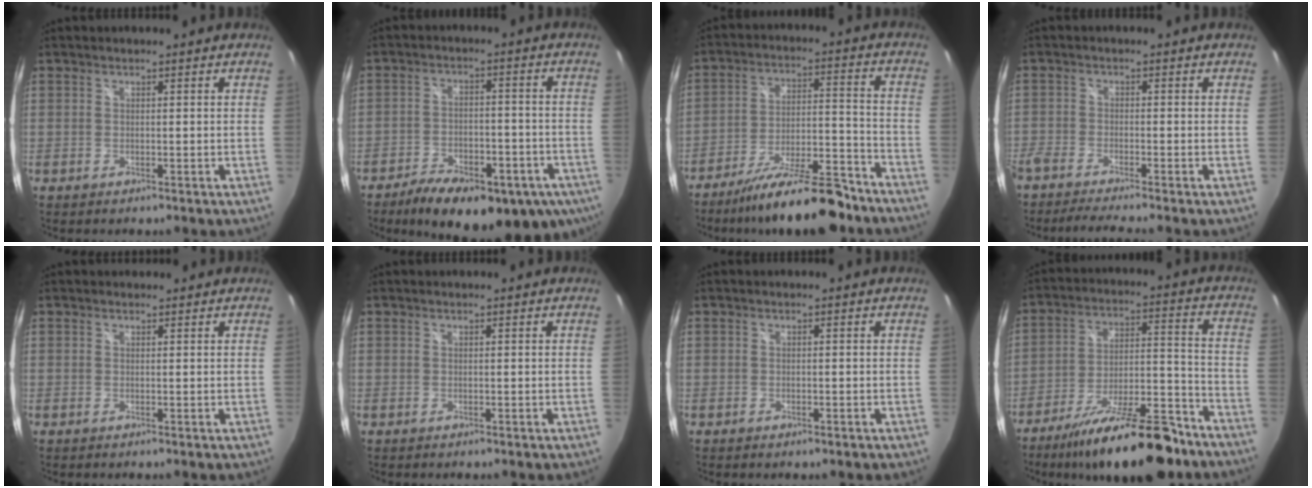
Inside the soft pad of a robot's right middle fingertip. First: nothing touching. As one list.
[{"total": 22.0, "force": [-13.8, 9.2, 14.4], "torque": [-0.248, -0.036, -0.184]}, {"total": 17.7, "force": [-14.8, 3.2, 9.1], "torque": [-0.159, -0.012, -0.224]}, {"total": 5.6, "force": [-5.0, -0.4, 2.4], "torque": [-0.072, -0.017, -0.092]}, {"total": 0.7, "force": [0.5, 0.4, -0.1], "torque": [0.002, 0.004, 0.006]}, {"total": 0.0}, {"total": 0.9, "force": [-0.6, 0.5, 0.4], "torque": [-0.007, -0.005, -0.012]}, {"total": 20.8, "force": [-16.1, 5.1, 12.2], "torque": [-0.206, -0.015, -0.241]}]